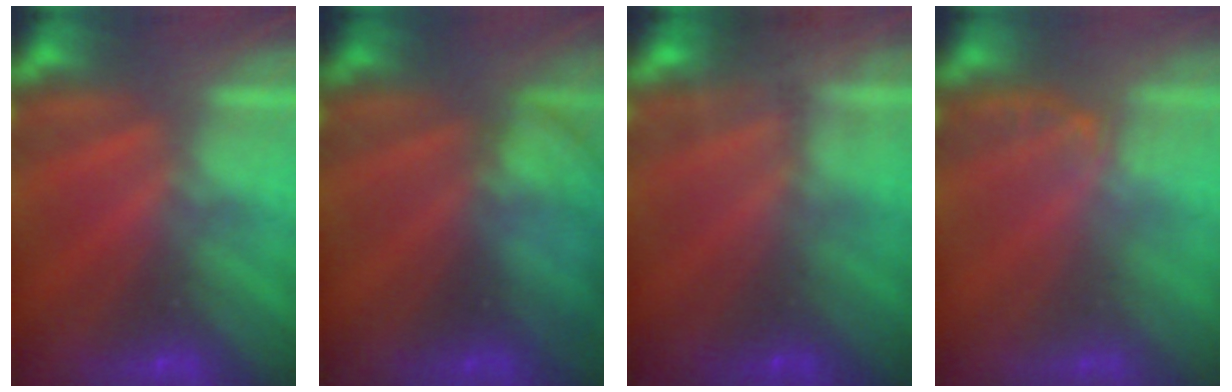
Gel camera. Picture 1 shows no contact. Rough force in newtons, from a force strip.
{"total": 2.3}
{"total": 9.2}
{"total": 1.1}